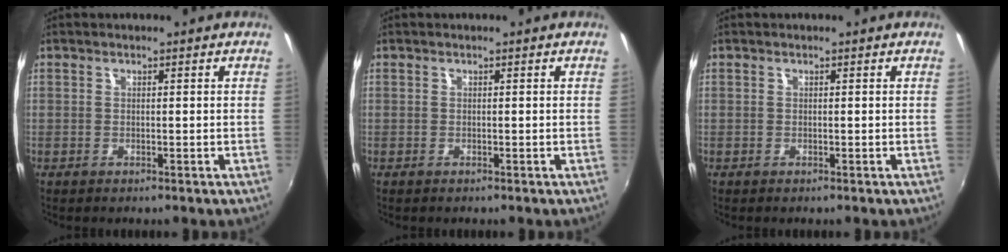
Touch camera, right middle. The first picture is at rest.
{"total": 0.0}
{"total": 0.0}